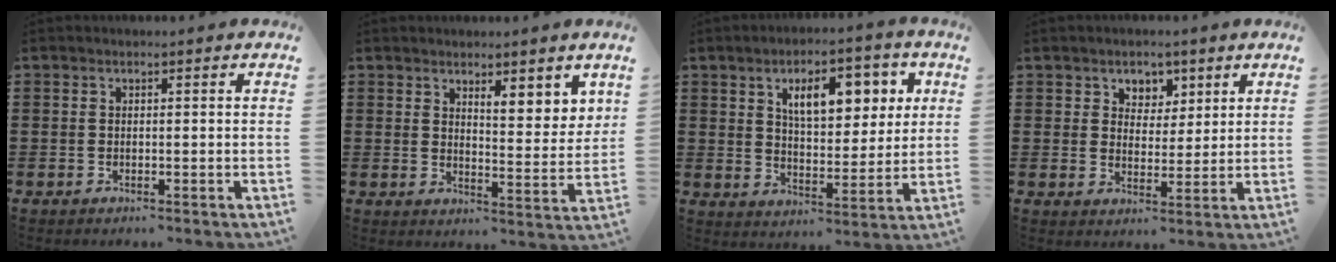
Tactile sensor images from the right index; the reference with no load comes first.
{"total": 3.8, "force": [3.4, 1.1, 1.4], "torque": [-0.024, -0.016, 0.056]}
{"total": 9.2, "force": [4.1, 4.3, 7.0], "torque": [-0.118, 0.003, 0.064]}
{"total": 3.8, "force": [2.4, 3.0, 0.3], "torque": [-0.026, 0.013, 0.044]}